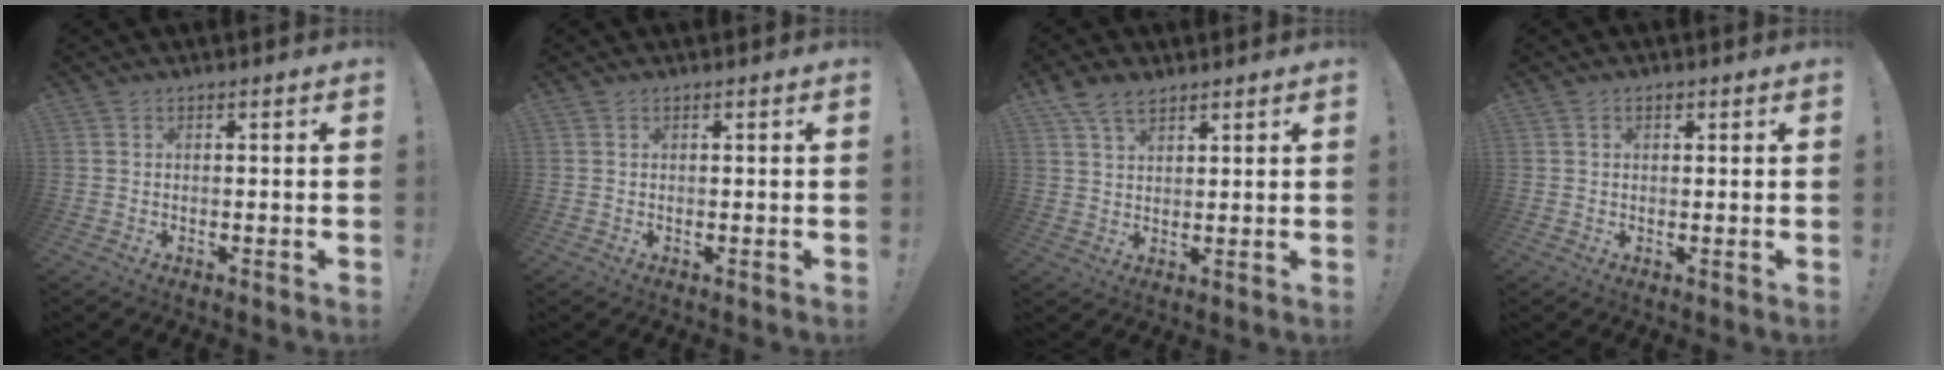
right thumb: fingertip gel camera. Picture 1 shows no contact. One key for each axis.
{"total": 0.0}
{"total": 6.5, "fx": 4.2, "fy": 3.7, "fz": 3.2, "tx": -0.059, "ty": -0.013, "tz": 0.083}
{"total": 1.2, "fx": 0.5, "fy": 1.0, "fz": 0.6, "tx": -0.007, "ty": 0.001, "tz": 0.008}